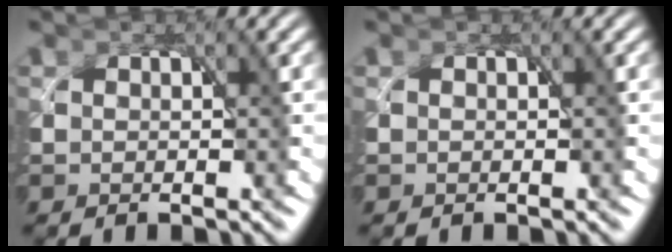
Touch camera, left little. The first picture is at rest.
{"total": 0.0}